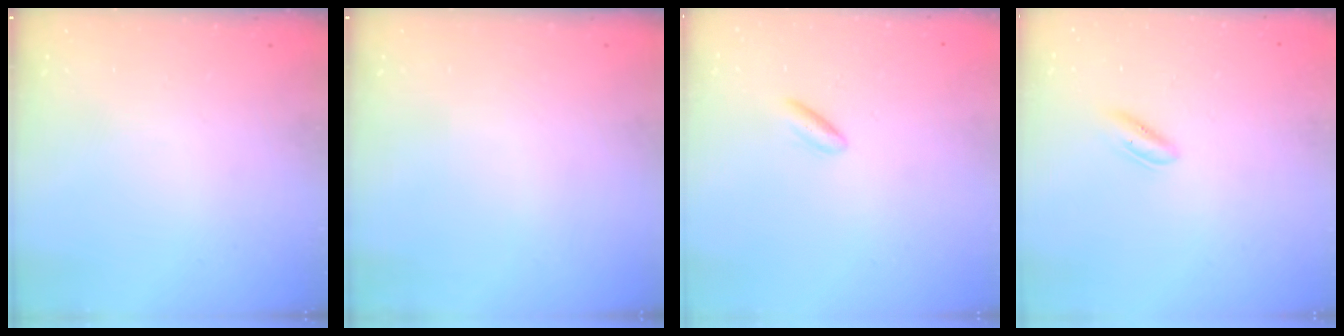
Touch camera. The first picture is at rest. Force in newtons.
{"total": 0.0}
{"total": 2.5, "press": 2.2, "slide": 1.2}
{"total": 1.3, "press": 1.1, "slide": 0.6}